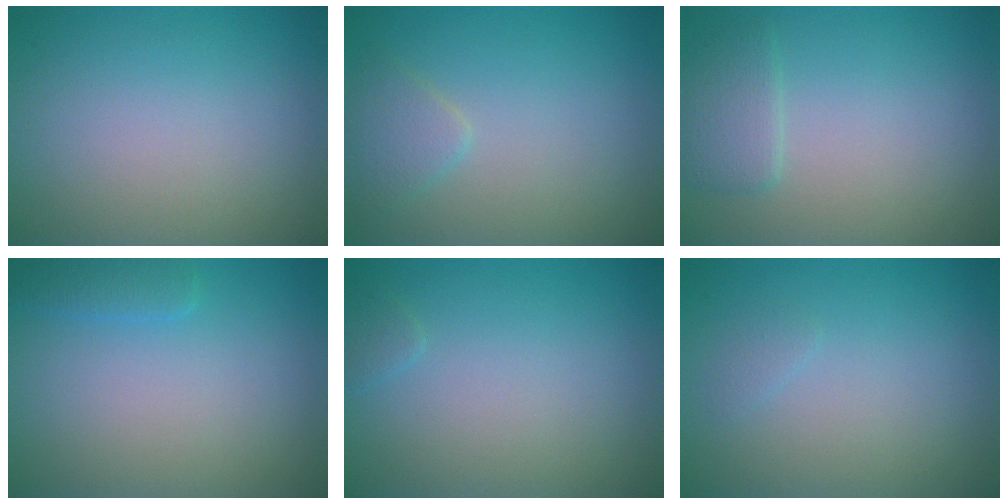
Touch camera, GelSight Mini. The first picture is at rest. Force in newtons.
{"total": 1.9, "press": 1.9, "slide": 0.1}
{"total": 2.0, "press": 2.0, "slide": 0.3}
{"total": 1.4, "press": 1.4, "slide": 0.2}
{"total": 0.7, "press": 0.7, "slide": 0.0}
{"total": 0.6, "press": 0.6, "slide": 0.1}